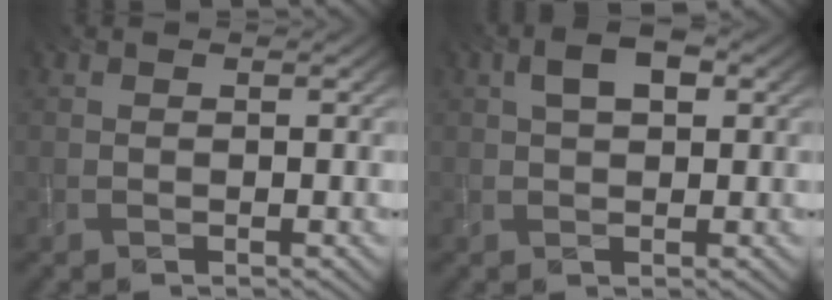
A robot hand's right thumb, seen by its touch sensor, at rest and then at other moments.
{"total": 4.1, "force": [1.1, 2.1, 3.3], "torque": [-0.060, 0.006, 0.016]}